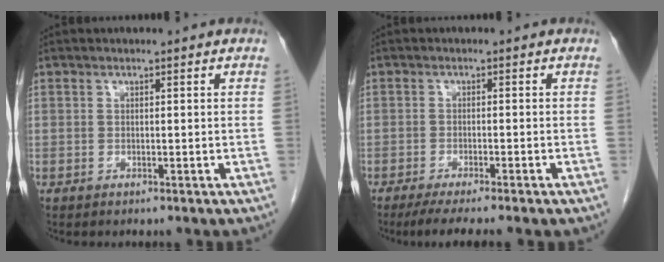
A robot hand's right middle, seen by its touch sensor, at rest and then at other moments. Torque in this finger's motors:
{"motor_torque": [0.90, -0.80, 0.08, 0.06]}